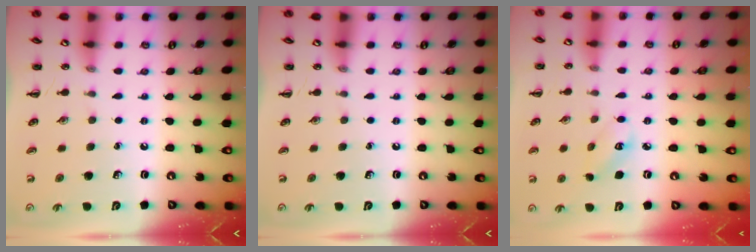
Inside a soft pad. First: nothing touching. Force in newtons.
{"total": 0.0}
{"total": 3.1, "press": 3.1, "slide": 0.5}